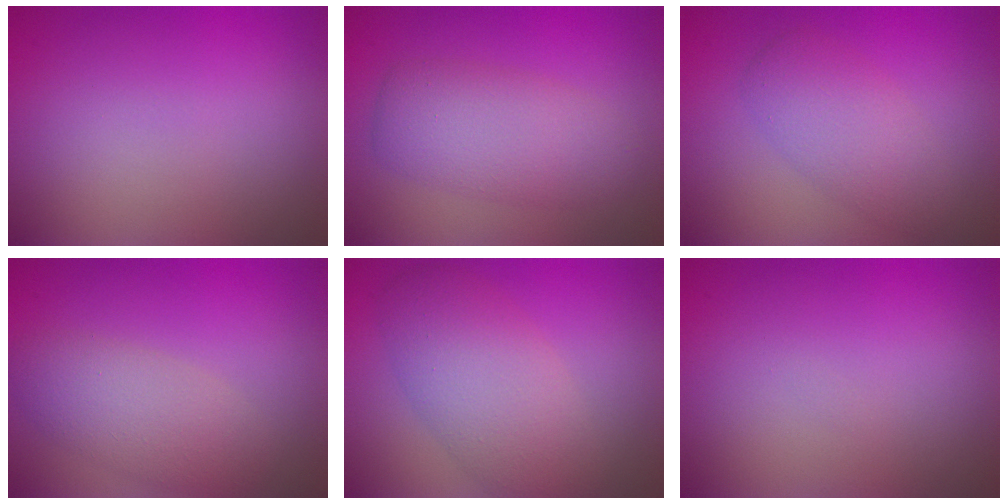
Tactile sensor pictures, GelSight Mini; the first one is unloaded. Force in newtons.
{"total": 5.2, "press": 5.2, "slide": 0.1}
{"total": 3.9, "press": 3.9, "slide": 0.1}
{"total": 4.4, "press": 4.4, "slide": 0.2}
{"total": 6.5, "press": 6.5, "slide": 0.3}
{"total": 0.0}